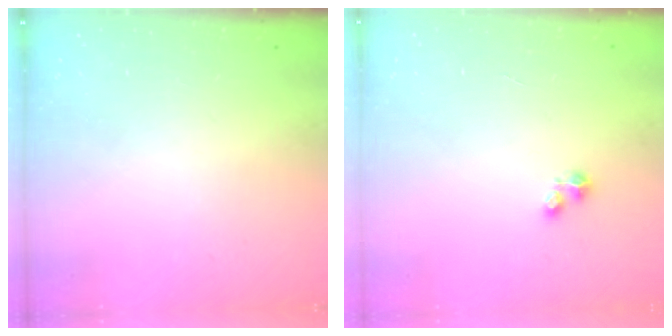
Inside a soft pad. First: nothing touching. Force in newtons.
{"total": 1.9, "press": 1.8, "slide": 0.2}